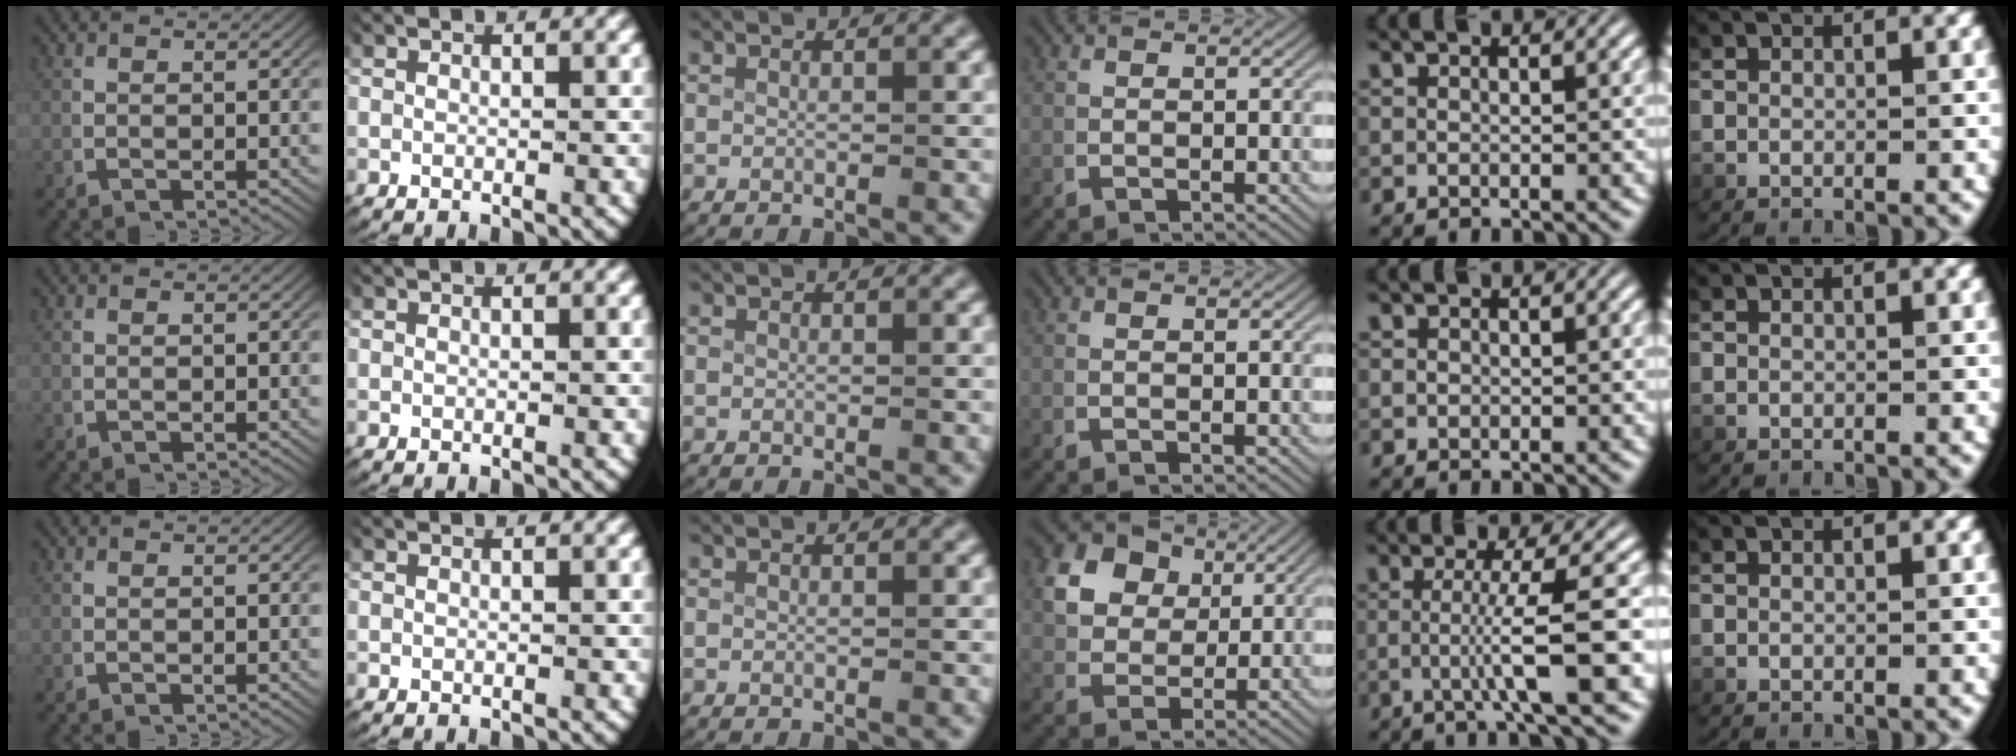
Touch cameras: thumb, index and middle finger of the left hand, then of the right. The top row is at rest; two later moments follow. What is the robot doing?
{"motion": "grasp_and_lifting", "object": "card"}